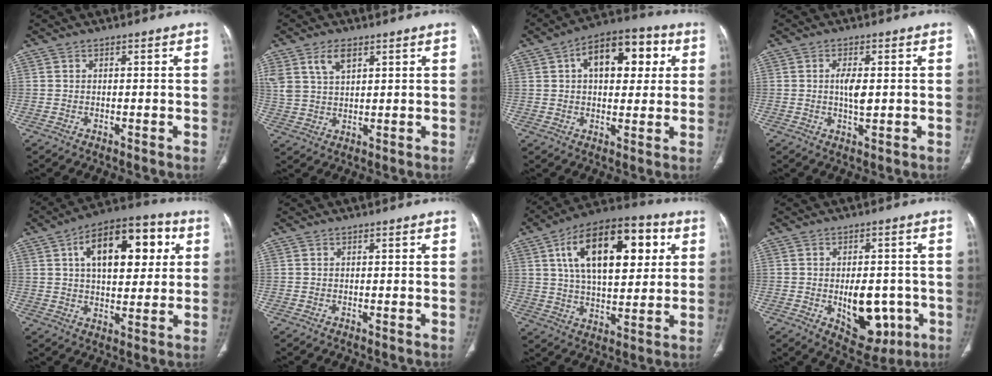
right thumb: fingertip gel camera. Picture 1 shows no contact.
{"total": 6.7, "force": [3.6, 3.6, 4.3], "torque": [-0.080, -0.010, 0.078]}
{"total": 14.9, "force": [4.3, 8.5, 11.5], "torque": [-0.132, 0.018, 0.060]}
{"total": 4.2, "force": [0.2, 1.7, 3.9], "torque": [-0.071, -0.005, 0.004]}
{"total": 18.6, "force": [5.4, 9.9, 14.8], "torque": [-0.183, 0.013, 0.078]}
{"total": 0.0}
{"total": 23.1, "force": [7.2, 11.6, 18.6], "torque": [-0.273, 0.002, 0.110]}
{"total": 11.8, "force": [-2.7, 7.0, 9.1], "torque": [-0.093, 0.007, -0.019]}